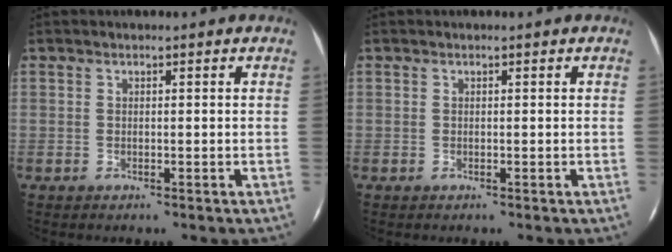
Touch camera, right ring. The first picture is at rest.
{"total": 0.0}